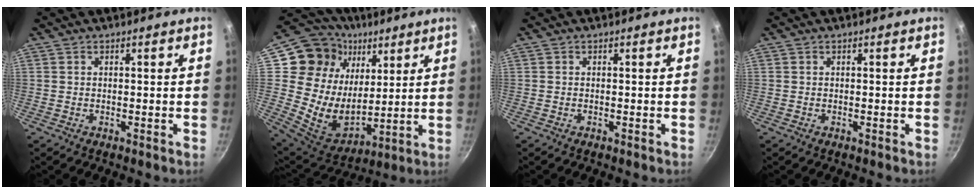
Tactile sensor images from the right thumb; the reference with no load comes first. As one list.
[{"total": 19.6, "force": [7.6, 15.8, 8.9], "torque": [-0.118, -0.037, 0.142]}, {"total": 0.0}, {"total": 0.0}]